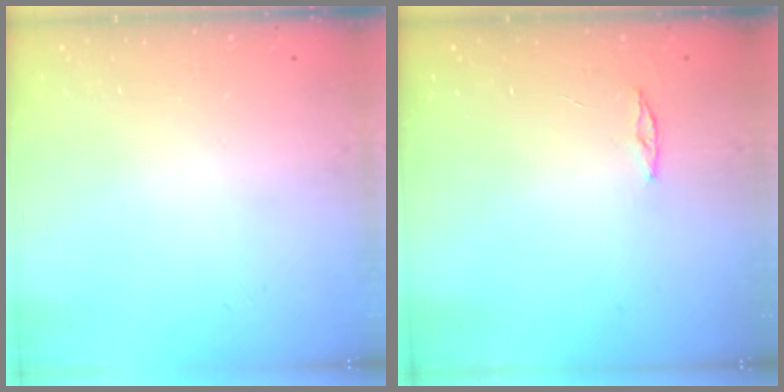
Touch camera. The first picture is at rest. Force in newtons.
{"total": 3.0, "press": 2.9, "slide": 0.3}